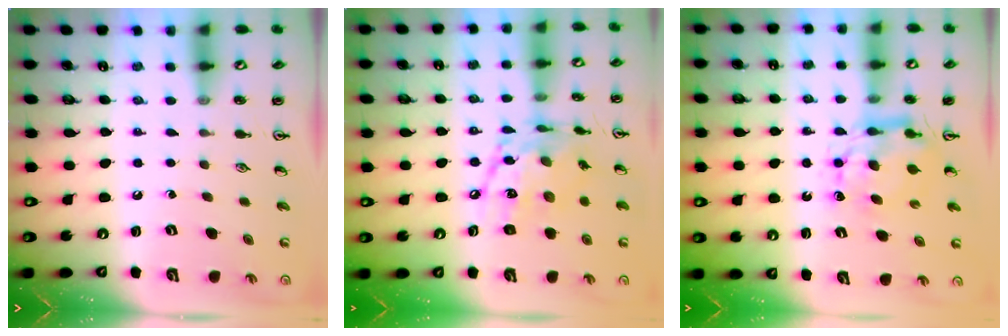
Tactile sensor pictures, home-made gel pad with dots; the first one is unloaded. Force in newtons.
{"total": 14.6, "press": 14.6, "slide": 0.9}
{"total": 7.6, "press": 7.6, "slide": 0.5}